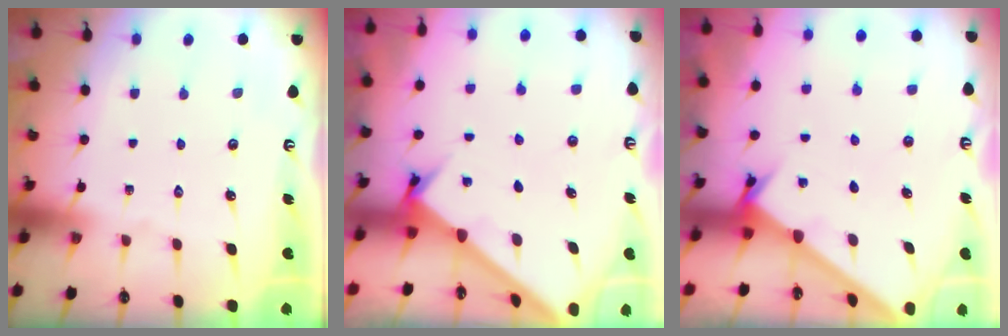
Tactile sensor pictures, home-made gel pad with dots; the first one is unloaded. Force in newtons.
{"total": 3.1, "press": 3.1, "slide": 0.2}
{"total": 2.0, "press": 2.0, "slide": 0.1}